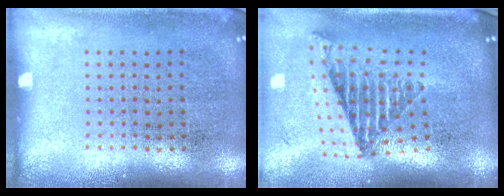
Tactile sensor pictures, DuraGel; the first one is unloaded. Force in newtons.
{"total": 2.7, "press": 1.7, "slide": 2.1}